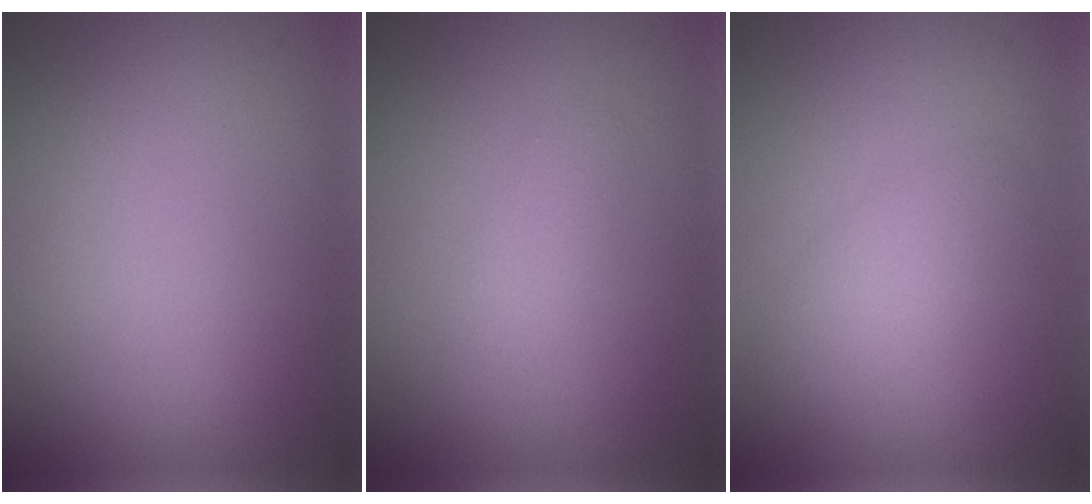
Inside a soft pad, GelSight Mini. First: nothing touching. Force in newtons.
{"total": 1.5, "press": 1.5, "slide": 0.1}
{"total": 2.4, "press": 2.4, "slide": 0.1}